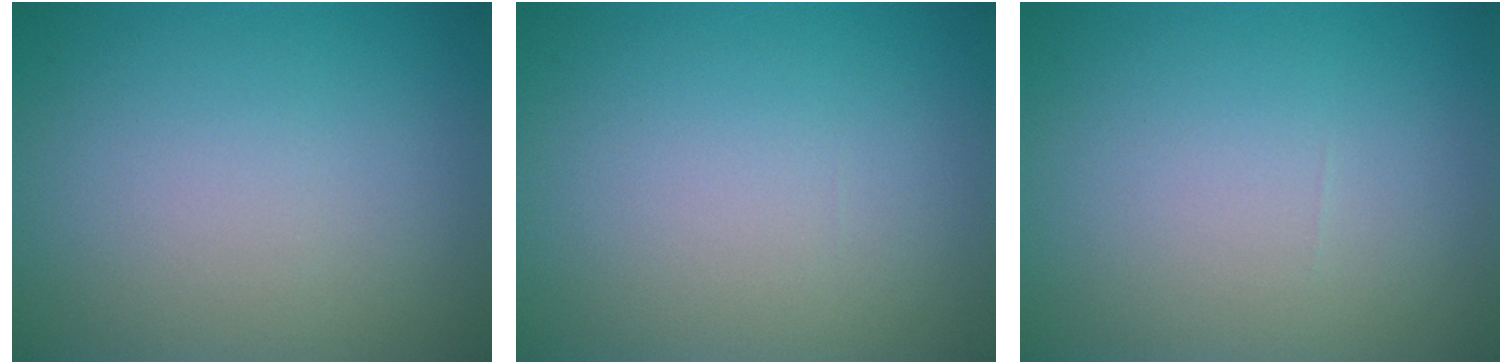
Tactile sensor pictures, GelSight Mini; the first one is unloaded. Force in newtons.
{"total": 0.0}
{"total": 0.0}